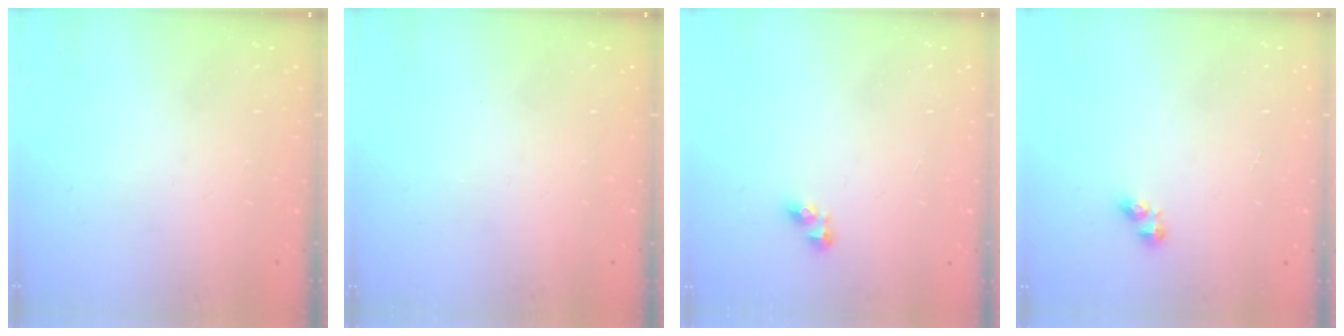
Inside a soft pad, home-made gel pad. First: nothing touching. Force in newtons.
{"total": 0.0}
{"total": 5.0, "press": 4.9, "slide": 0.6}
{"total": 5.0, "press": 5.0, "slide": 0.5}